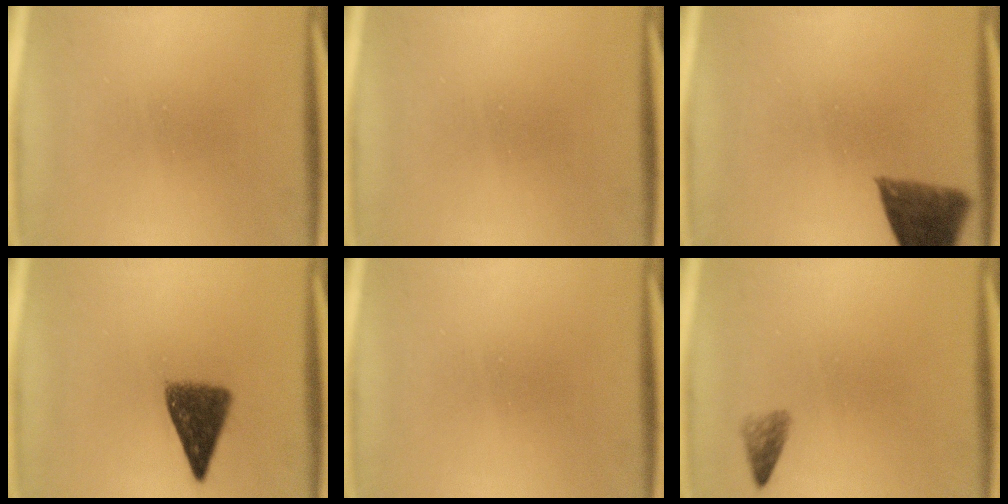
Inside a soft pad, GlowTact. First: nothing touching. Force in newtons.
{"total": 0.0}
{"total": 8.2}
{"total": 7.5}
{"total": 0.0}
{"total": 1.7}